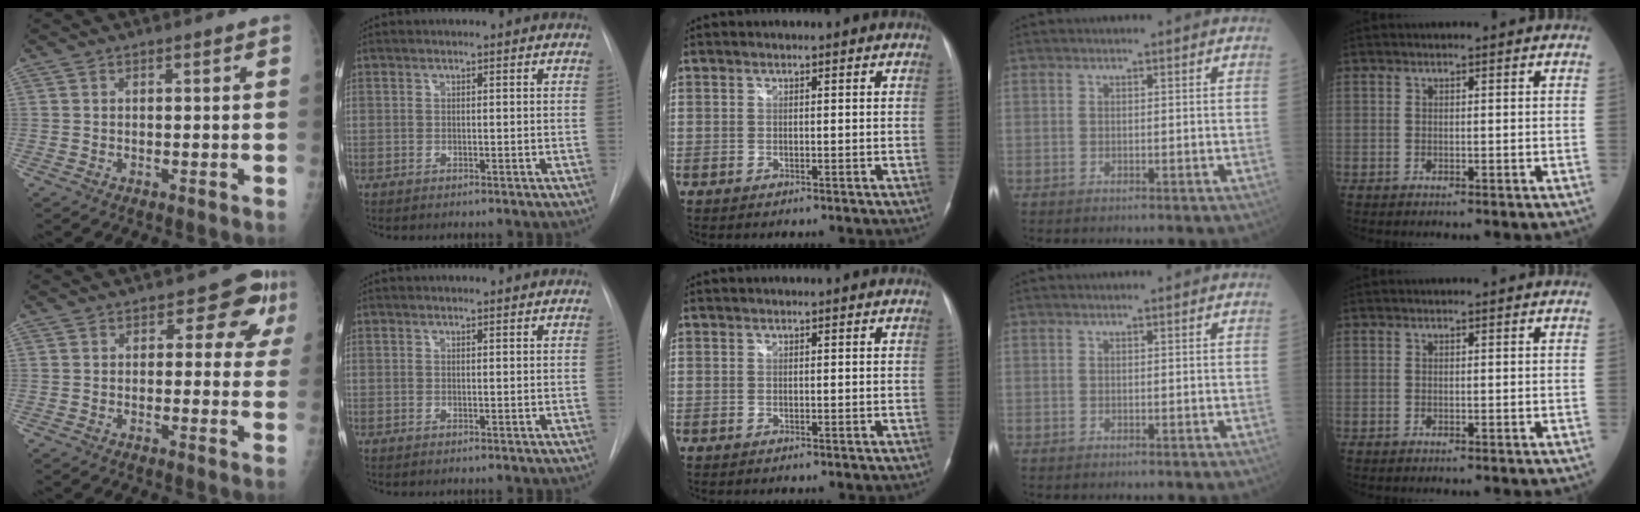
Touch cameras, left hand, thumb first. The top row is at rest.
{"thumb": {"total": 7.1, "force": [2.7, 4.5, 4.7], "torque": [-0.007, -0.002, 0.021]}, "index": {"total": 1.9, "force": [1.9, 0.1, 0.2], "torque": [-0.007, 0.012, 0.024]}}